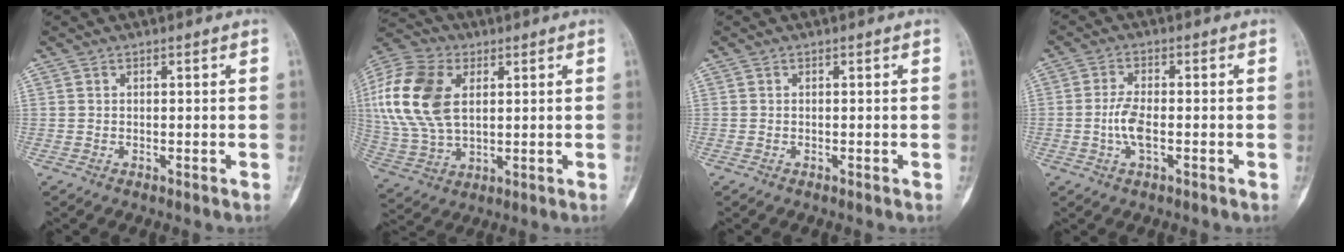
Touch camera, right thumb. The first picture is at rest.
{"total": 18.2, "force": [4.1, 11.5, 13.5], "torque": [-0.289, 0.004, 0.078]}
{"total": 0.0}
{"total": 4.6, "force": [-1.0, 1.9, 4.1], "torque": [-0.088, 0.010, -0.020]}